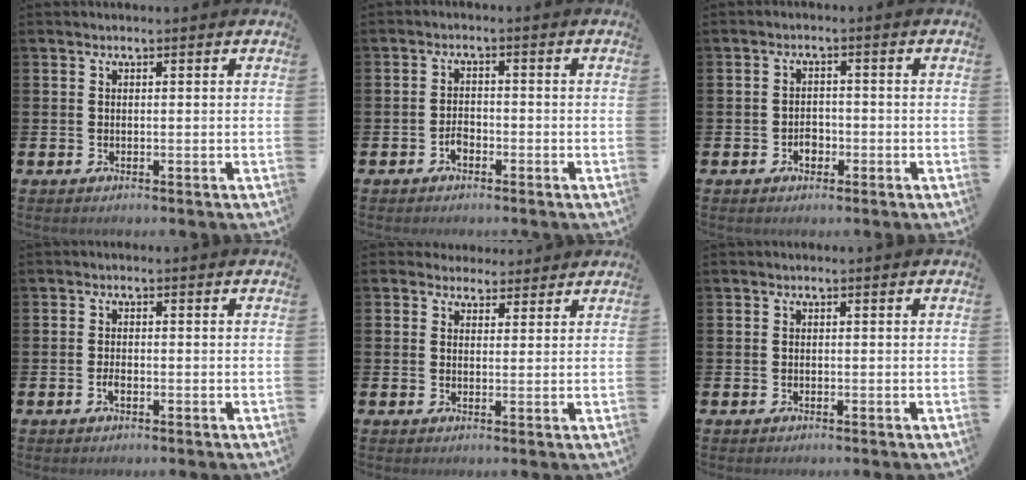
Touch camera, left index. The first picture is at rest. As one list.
[{"total": 1.9, "force": [-1.2, 1.1, 0.9], "torque": [-0.015, 0.002, -0.027]}, {"total": 2.1, "force": [-0.9, 1.6, 1.0], "torque": [-0.009, -0.003, -0.022]}, {"total": 1.4, "force": [-0.6, 0.6, 1.1], "torque": [-0.017, -0.002, -0.013]}, {"total": 3.1, "force": [2.6, 1.6, -0.2], "torque": [0.005, -0.008, 0.046]}, {"total": 0.0}]